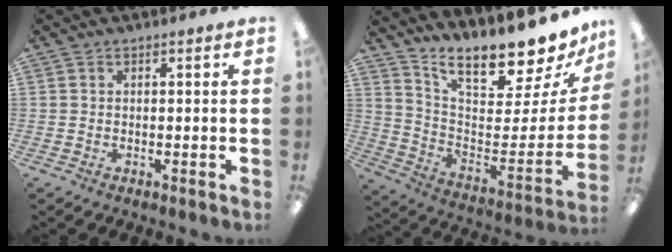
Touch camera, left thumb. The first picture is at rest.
{"total": 15.5, "force": [13.9, 3.1, 6.2], "torque": [-0.081, -0.133, 0.229]}